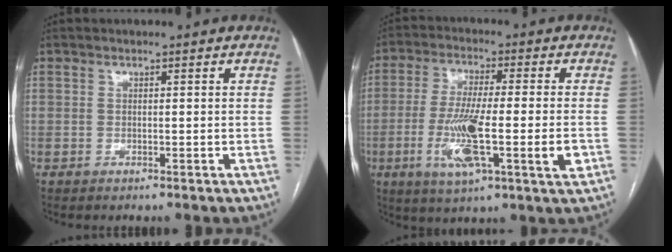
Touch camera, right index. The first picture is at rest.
{"total": 13.6, "force": [-3.5, 1.3, 13.1], "torque": [-0.241, -0.014, -0.061]}